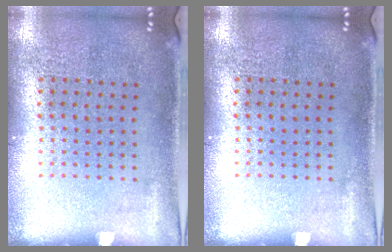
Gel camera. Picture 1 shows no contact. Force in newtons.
{"total": 0.0}